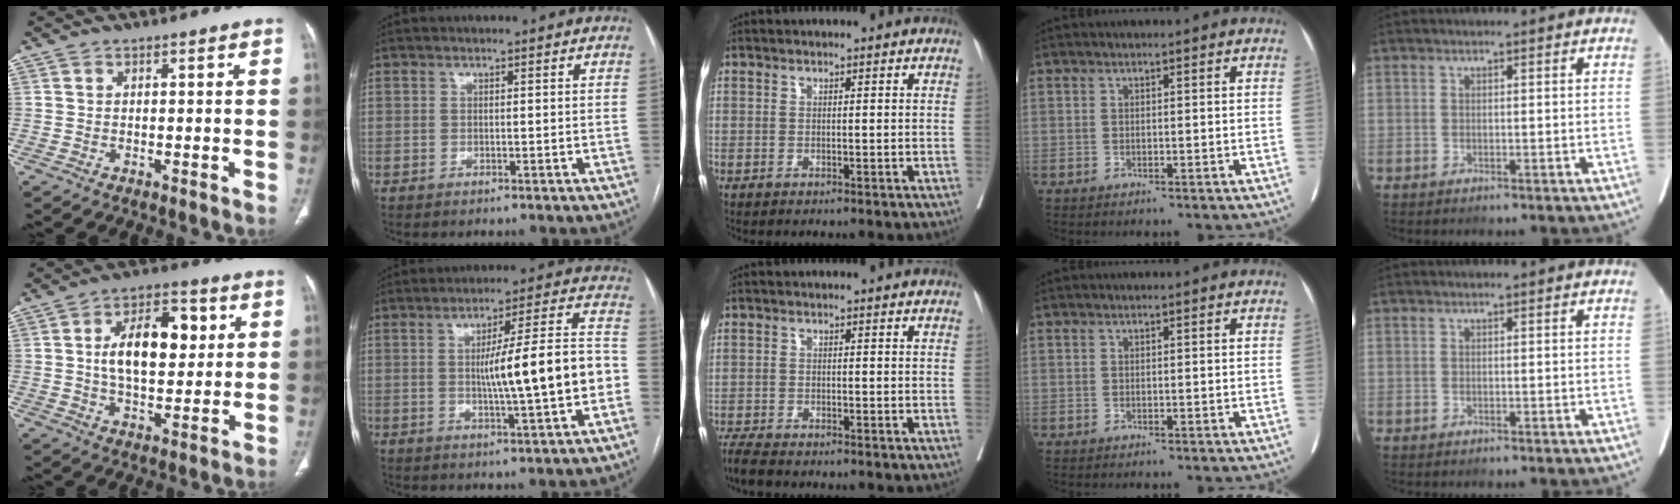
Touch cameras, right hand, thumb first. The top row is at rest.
{"thumb": {"total": 14.5, "force": [2.6, 8.0, 11.8], "torque": [-0.161, 0.006, 0.041]}, "index": {"total": 13.5, "force": [-1.6, 0.8, 13.4], "torque": [-0.204, 0.021, -0.022]}, "middle": {"total": 4.0, "force": [-3.6, 0.5, 1.8], "torque": [-0.033, -0.012, -0.064]}}